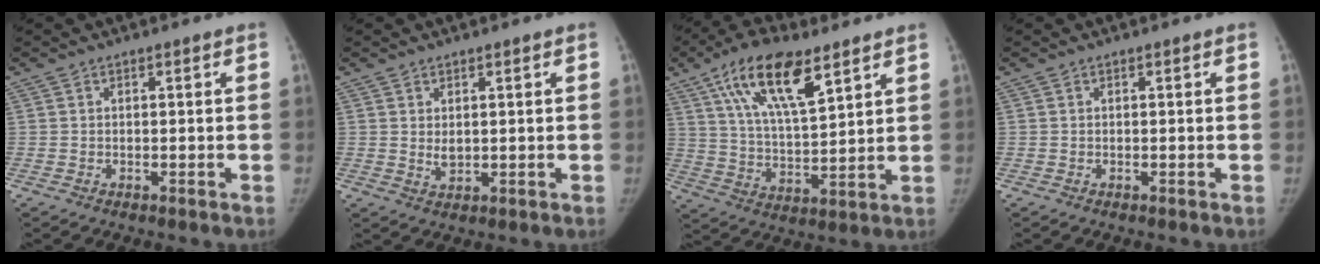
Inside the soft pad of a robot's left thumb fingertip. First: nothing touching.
{"total": 2.2, "force": [0.6, 1.4, 1.5], "torque": [-0.020, -0.011, 0.017]}
{"total": 16.6, "force": [9.2, 6.1, 12.4], "torque": [-0.200, -0.030, 0.169]}
{"total": 0.0}